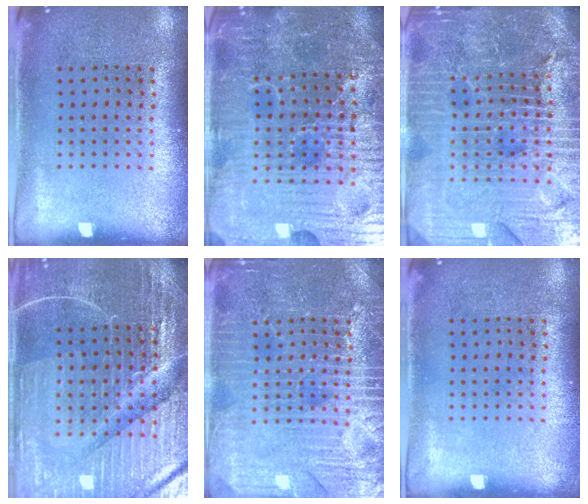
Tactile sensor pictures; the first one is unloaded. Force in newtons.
{"total": 5.8, "press": 5.6, "slide": 1.8}
{"total": 6.2, "press": 5.5, "slide": 2.9}
{"total": 5.6, "press": 5.2, "slide": 2.0}
{"total": 4.0, "press": 4.0, "slide": 0.4}
{"total": 0.0}